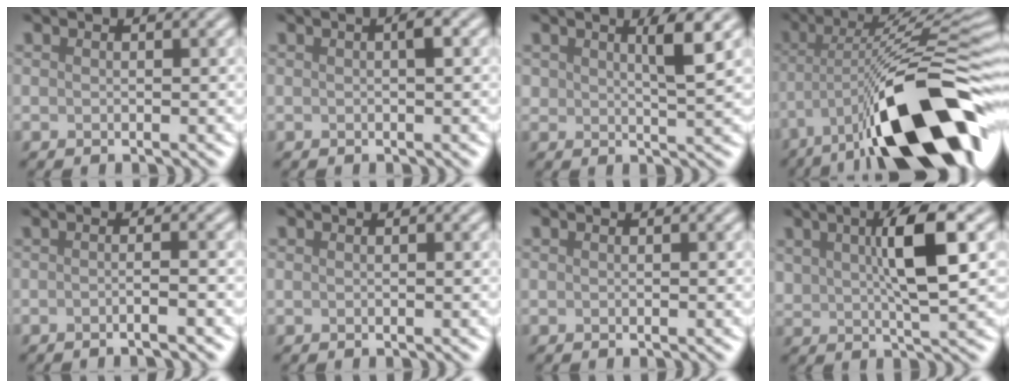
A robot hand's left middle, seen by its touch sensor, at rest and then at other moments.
{"total": 1.1, "force": [0.2, 0.1, 1.1], "torque": [-0.019, 0.005, 0.003]}
{"total": 2.7, "force": [1.4, 0.6, 2.2], "torque": [-0.033, -0.002, 0.026]}
{"total": 16.3, "force": [-7.1, 5.2, 13.7], "torque": [-0.216, 0.001, -0.117]}
{"total": 3.3, "force": [-0.6, 1.1, 3.0], "torque": [-0.021, -0.002, -0.031]}
{"total": 0.0}
{"total": 0.0}
{"total": 6.3, "force": [2.0, 1.8, 5.7], "torque": [-0.106, 0.006, 0.036]}